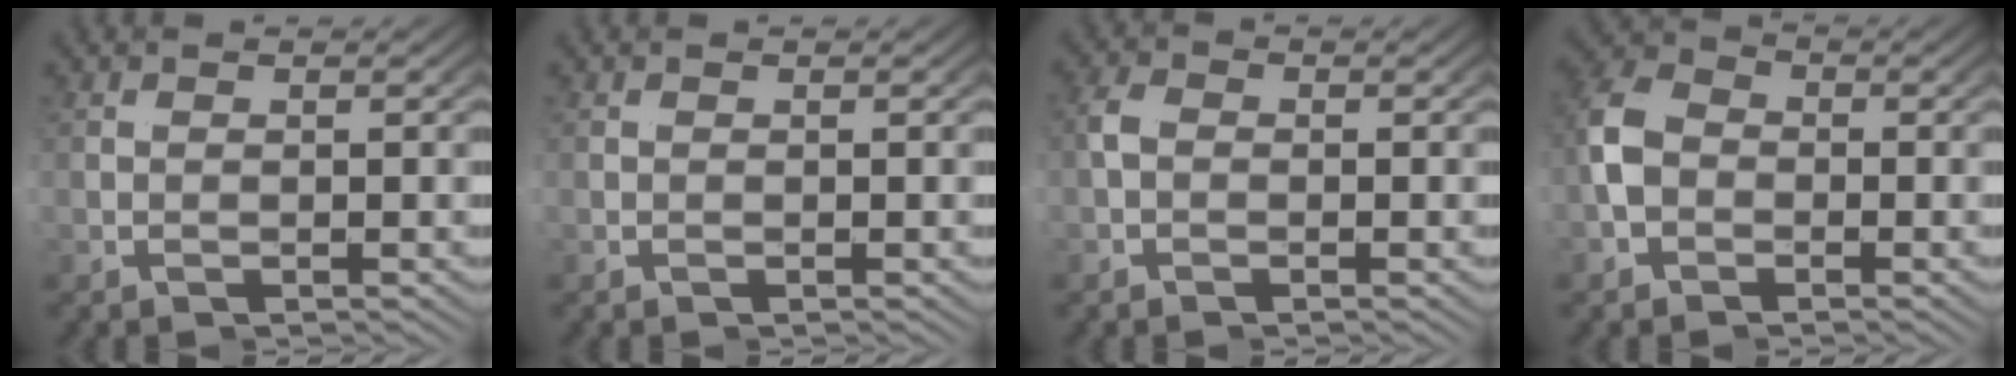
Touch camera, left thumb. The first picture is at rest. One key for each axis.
{"total": 0.0}
{"total": 1.8, "fx": 0.1, "fy": 1.6, "fz": 0.9, "tx": -0.024, "ty": 0.003, "tz": -0.006}
{"total": 6.2, "fx": 0.6, "fy": 4.8, "fz": 3.8, "tx": -0.081, "ty": 0.009, "tz": -0.001}